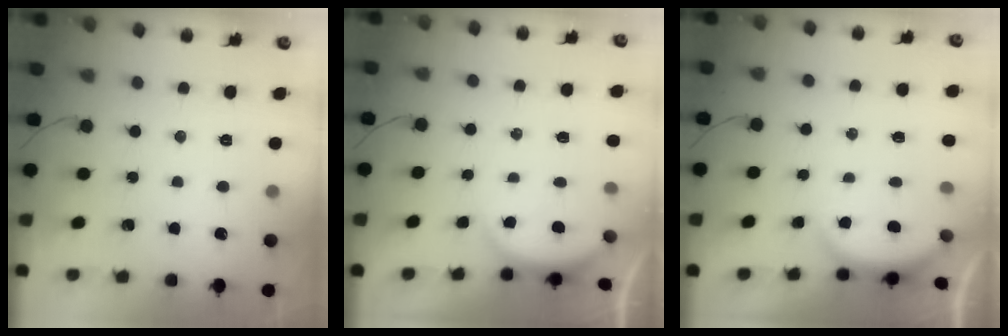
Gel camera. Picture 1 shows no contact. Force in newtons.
{"total": 2.9, "press": 2.2, "slide": 1.8}
{"total": 2.6, "press": 2.5, "slide": 0.6}